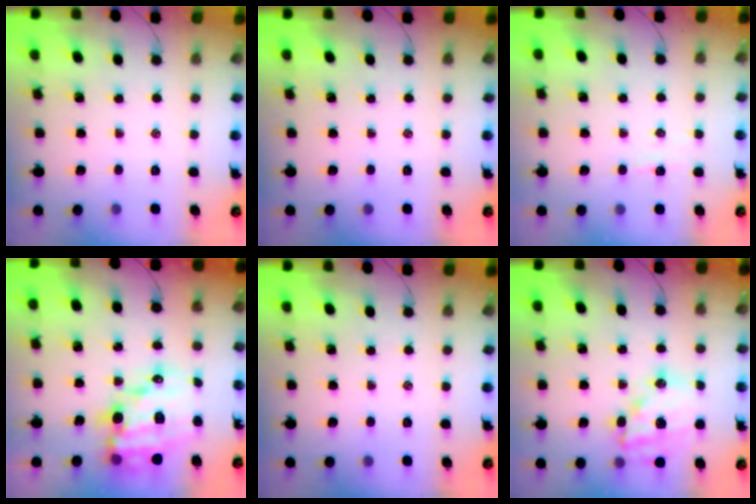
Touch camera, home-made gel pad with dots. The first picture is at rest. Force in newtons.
{"total": 0.0}
{"total": 2.8, "press": 2.7, "slide": 0.7}
{"total": 17.8, "press": 17.4, "slide": 4.0}
{"total": 0.0}
{"total": 17.0, "press": 16.7, "slide": 3.4}